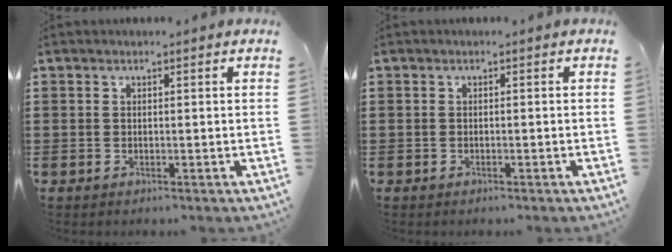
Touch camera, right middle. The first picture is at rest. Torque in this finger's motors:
{"motor_torque": [0.38, 0.15, 0.07, 0.01]}